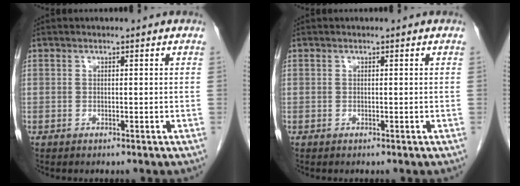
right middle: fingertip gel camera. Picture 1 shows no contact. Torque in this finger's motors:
{"motor_torque": [0.88, -0.24, 0.13, 0.05]}